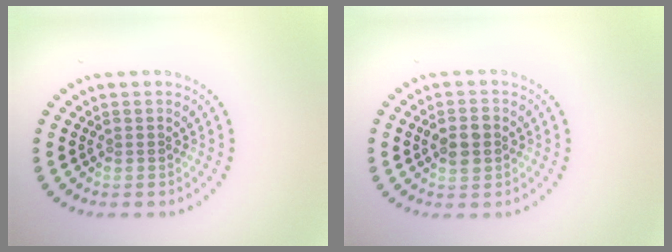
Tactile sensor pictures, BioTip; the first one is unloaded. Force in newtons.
{"total": 2.7, "press": 2.7, "slide": 0.1}